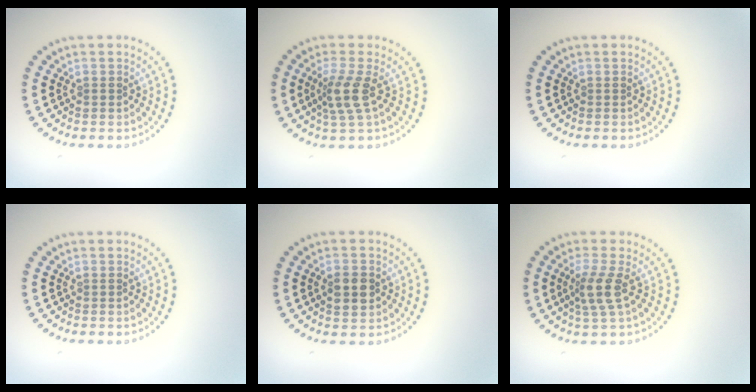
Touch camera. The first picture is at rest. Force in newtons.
{"total": 2.9, "press": 2.4, "slide": 1.7}
{"total": 0.0}
{"total": 0.0}
{"total": 2.9, "press": 2.9, "slide": 0.1}
{"total": 2.7, "press": 2.1, "slide": 1.7}